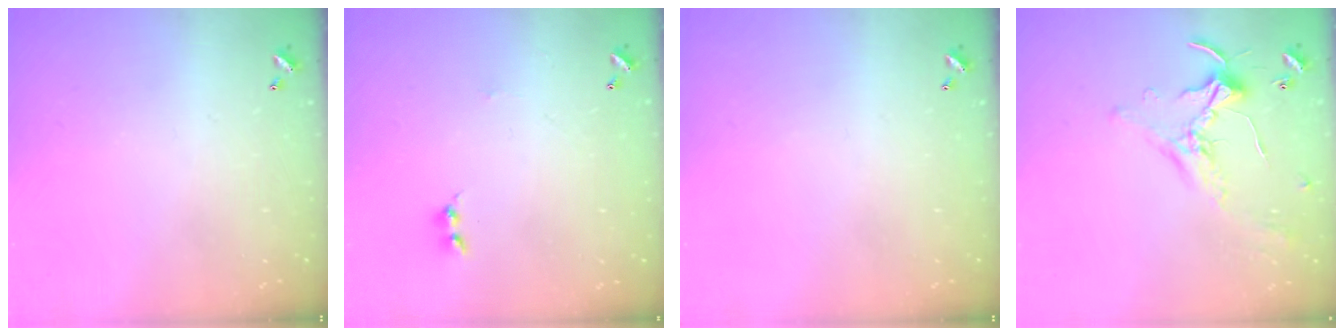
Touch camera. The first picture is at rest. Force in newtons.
{"total": 0.0}
{"total": 0.0}
{"total": 0.8, "press": 0.7, "slide": 0.4}